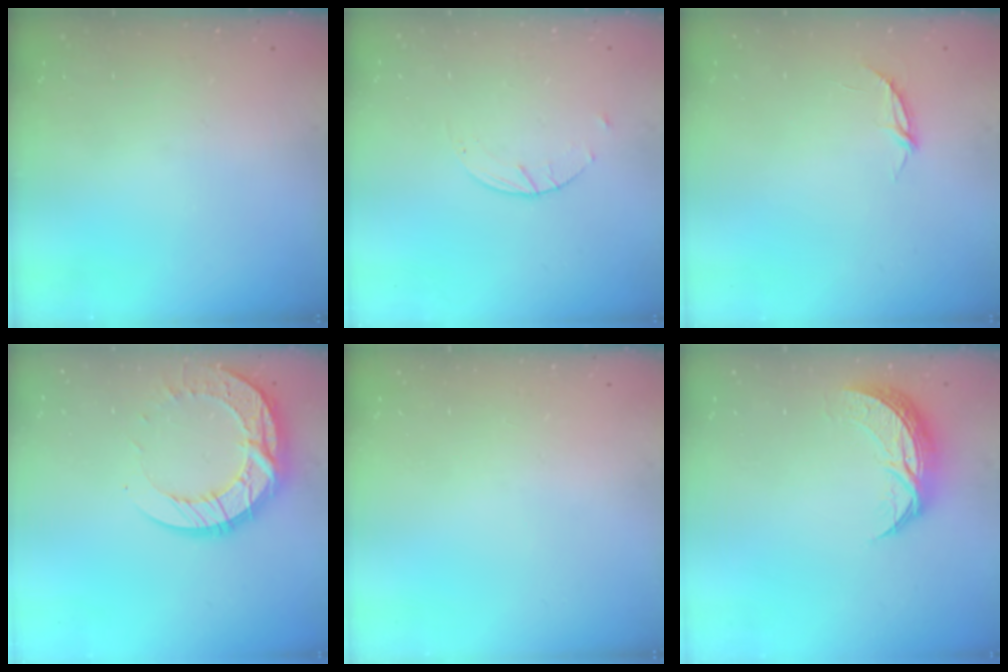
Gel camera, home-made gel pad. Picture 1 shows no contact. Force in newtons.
{"total": 2.6, "press": 2.6, "slide": 0.4}
{"total": 3.3, "press": 3.3, "slide": 0.3}
{"total": 15.4, "press": 15.4, "slide": 1.2}
{"total": 0.0}
{"total": 10.1, "press": 10.1, "slide": 0.3}